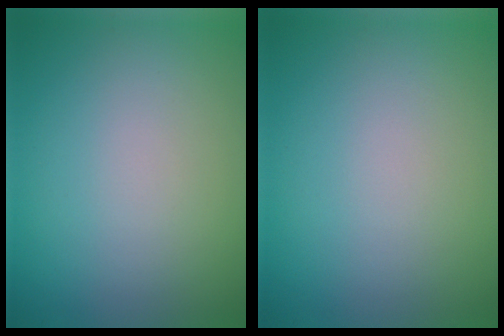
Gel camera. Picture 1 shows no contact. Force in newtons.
{"total": 0.0}